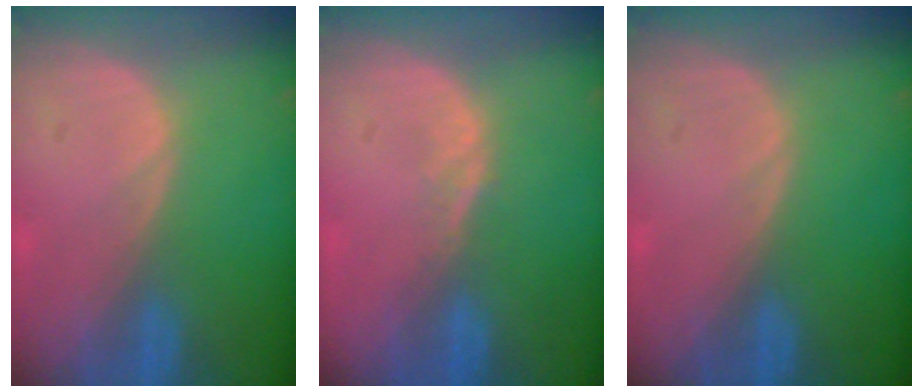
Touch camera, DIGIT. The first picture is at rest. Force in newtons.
{"total": 1.5, "press": 1.2, "slide": 0.9}
{"total": 0.0}